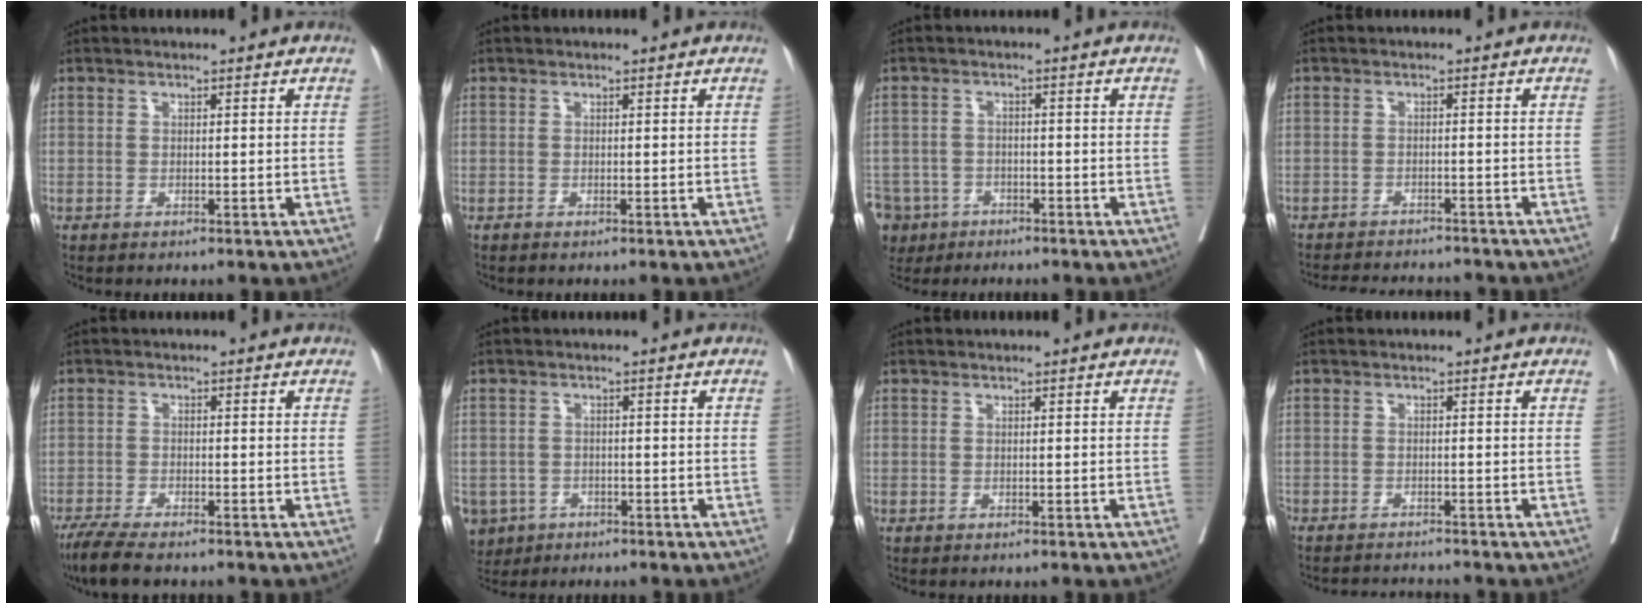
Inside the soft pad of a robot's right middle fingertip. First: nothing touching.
{"total": 0.0}
{"total": 12.0, "force": [-6.8, 9.3, 3.2], "torque": [-0.113, -0.006, -0.107]}
{"total": 10.3, "force": [-9.6, 2.0, 2.8], "torque": [-0.049, -0.001, -0.125]}
{"total": 6.1, "force": [-4.9, 1.1, 3.5], "torque": [-0.064, -0.016, -0.085]}
{"total": 7.0, "force": [-3.9, 5.6, 1.6], "torque": [-0.044, 0.000, -0.061]}
{"total": 0.0}
{"total": 4.0, "force": [-4.0, -0.1, 0.3], "torque": [0.002, -0.012, -0.063]}